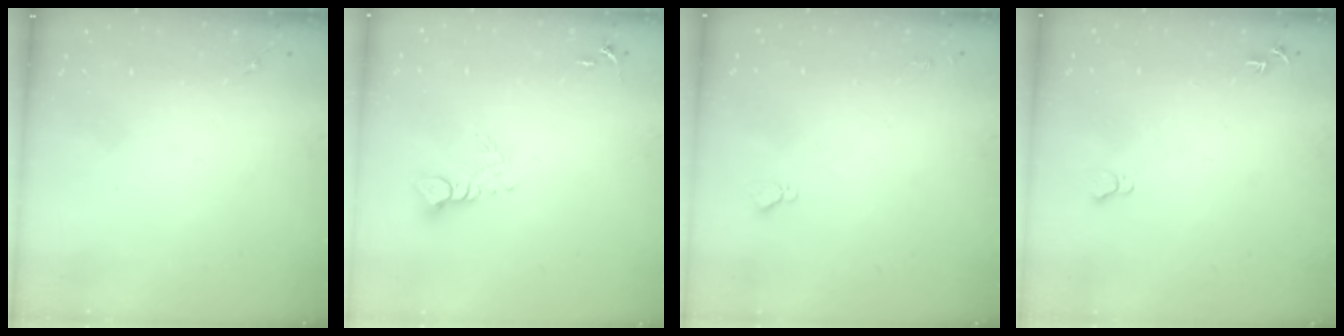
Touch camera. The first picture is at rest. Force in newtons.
{"total": 7.2, "press": 7.1, "slide": 0.7}
{"total": 4.4, "press": 4.3, "slide": 0.6}
{"total": 5.7, "press": 5.7, "slide": 0.7}